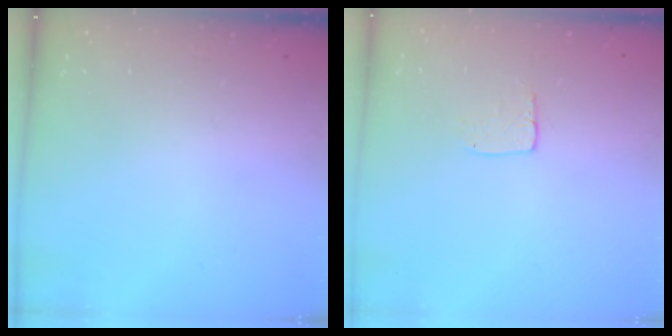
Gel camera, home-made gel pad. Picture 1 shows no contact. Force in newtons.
{"total": 5.6, "press": 5.6, "slide": 0.2}